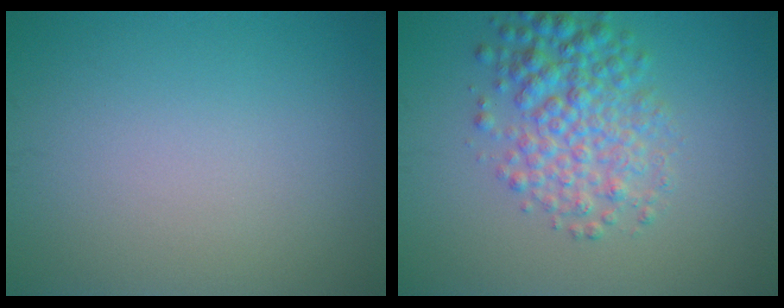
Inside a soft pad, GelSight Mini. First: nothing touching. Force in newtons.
{"total": 5.0, "press": 5.0, "slide": 0.1}